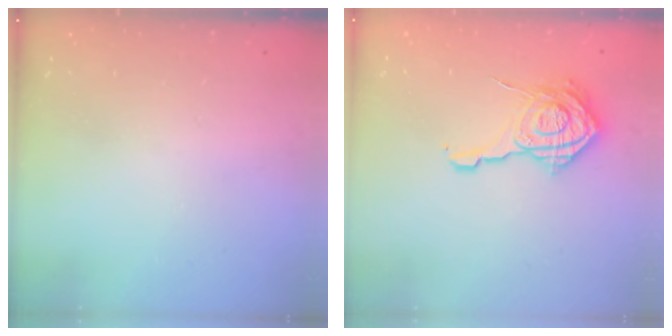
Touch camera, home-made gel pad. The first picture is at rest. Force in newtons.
{"total": 15.0, "press": 15.0, "slide": 0.6}